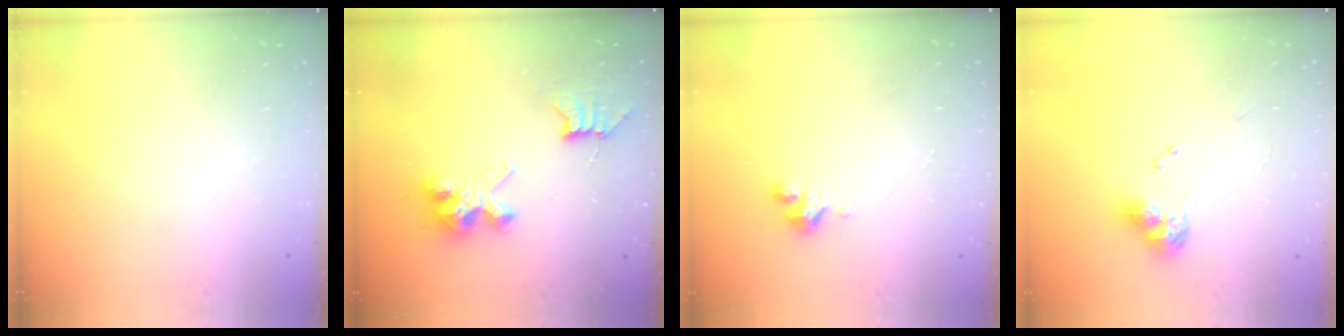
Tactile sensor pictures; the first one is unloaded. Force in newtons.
{"total": 7.8, "press": 7.7, "slide": 0.5}
{"total": 4.4, "press": 4.4, "slide": 0.4}
{"total": 9.4, "press": 9.4, "slide": 1.1}